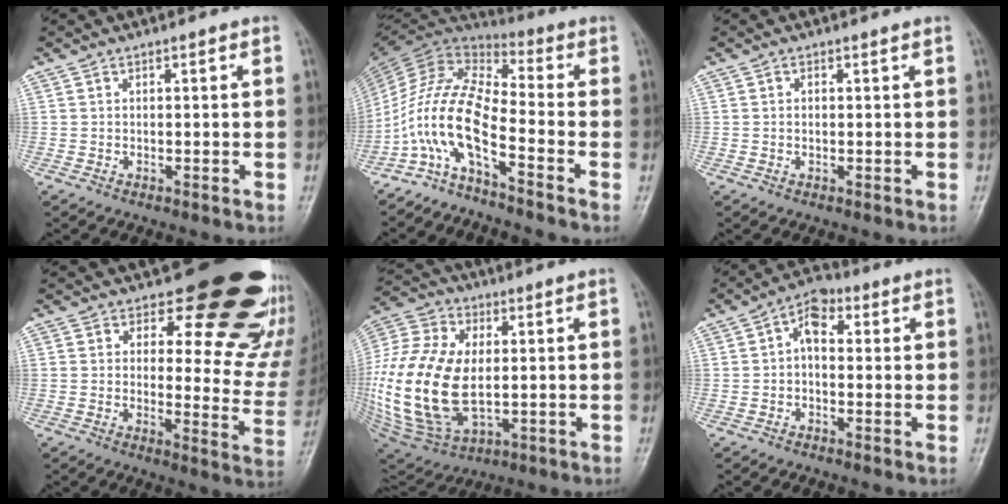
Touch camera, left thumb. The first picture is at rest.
{"total": 11.6, "force": [-6.0, 3.1, 9.5], "torque": [-0.206, 0.070, -0.133]}
{"total": 0.9, "force": [0.2, 0.4, 0.7], "torque": [-0.014, 0.003, 0.005]}
{"total": 20.9, "force": [16.5, 8.6, 9.5], "torque": [-0.071, -0.129, 0.186]}
{"total": 26.1, "force": [0.0, 15.3, 21.1], "torque": [-0.471, -0.017, 0.015]}
{"total": 6.0, "force": [1.4, 3.9, 4.3], "torque": [-0.055, 0.016, 0.011]}